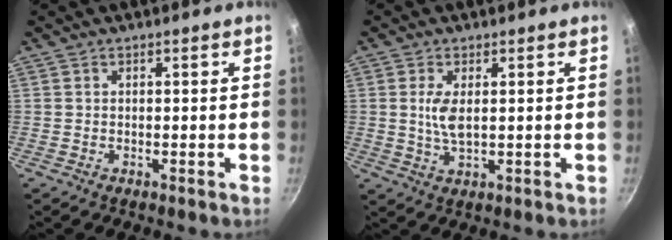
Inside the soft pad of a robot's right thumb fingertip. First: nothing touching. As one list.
[{"total": 4.5, "force": [0.7, 1.9, 4.0], "torque": [-0.085, -0.010, 0.019]}]